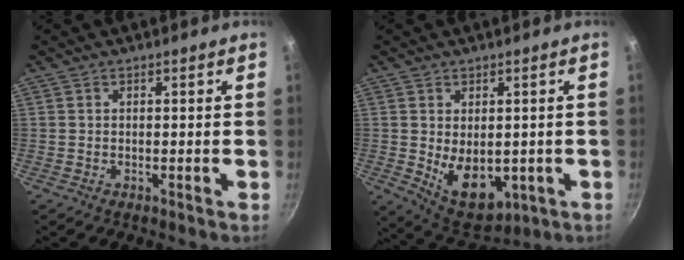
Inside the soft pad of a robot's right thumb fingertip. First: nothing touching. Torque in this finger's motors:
{"motor_torque": [-0.07, 0.92, 0.02, -0.05, 0.29]}